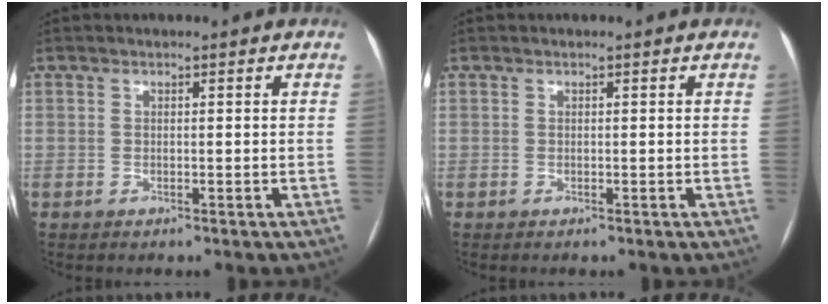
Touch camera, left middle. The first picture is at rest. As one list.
[{"total": 0.0}]